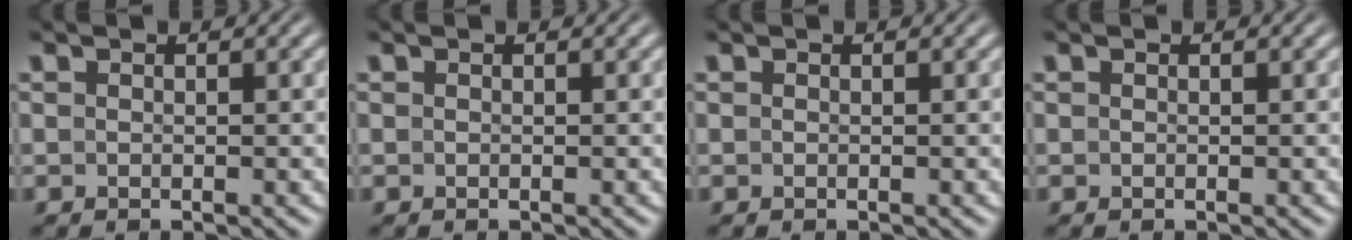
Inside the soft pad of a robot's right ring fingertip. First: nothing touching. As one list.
[{"total": 0.0}, {"total": 0.0}, {"total": 0.0}]